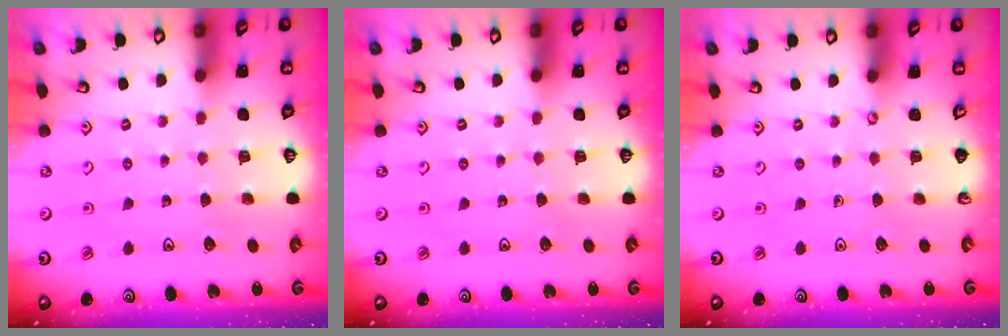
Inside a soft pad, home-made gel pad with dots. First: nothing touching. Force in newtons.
{"total": 0.0}
{"total": 0.0}